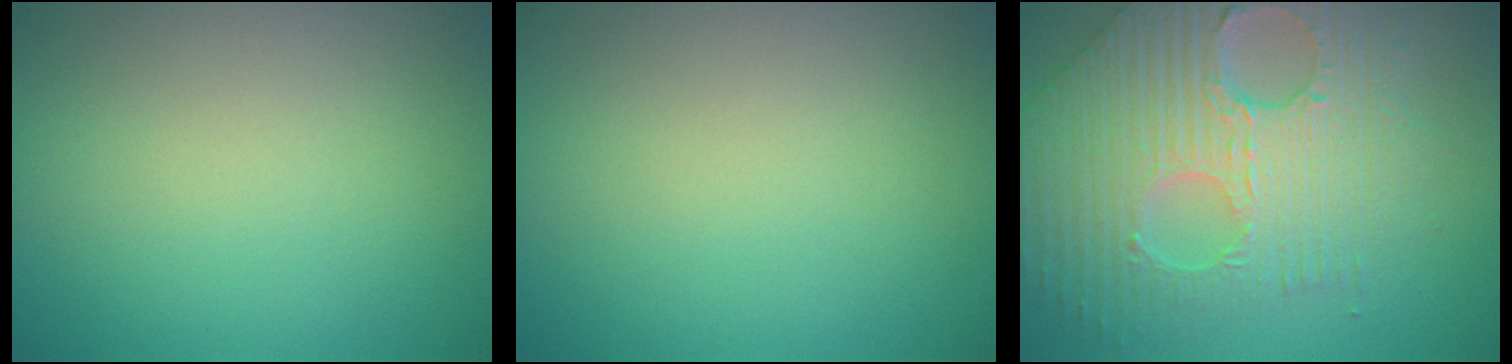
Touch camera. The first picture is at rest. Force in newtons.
{"total": 0.0}
{"total": 10.6, "press": 7.2, "slide": 7.8}